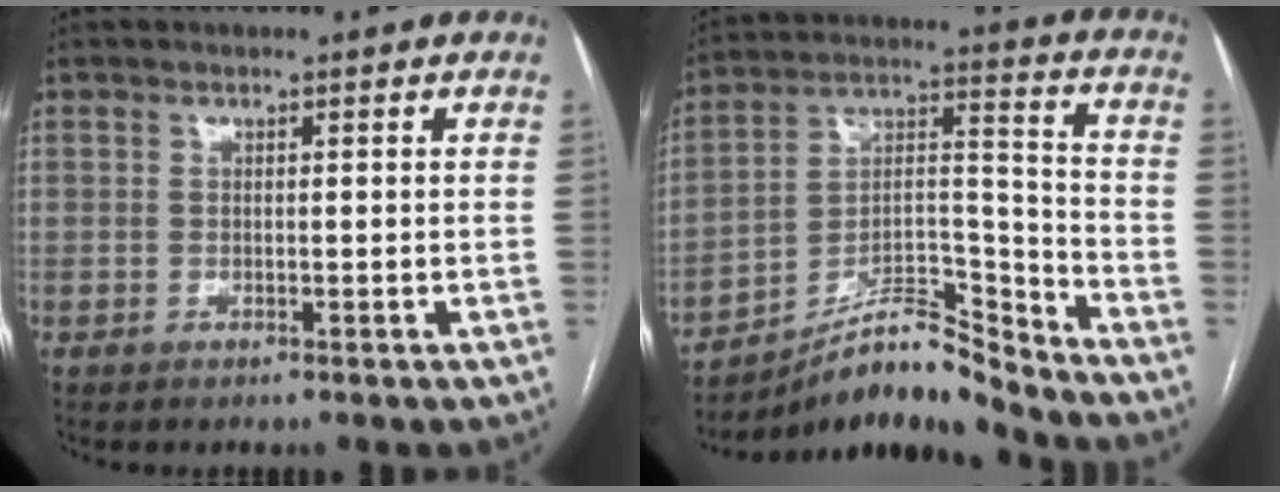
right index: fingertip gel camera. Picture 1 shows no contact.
{"total": 12.7, "force": [-11.7, 0.9, 4.8], "torque": [-0.080, 0.043, -0.206]}